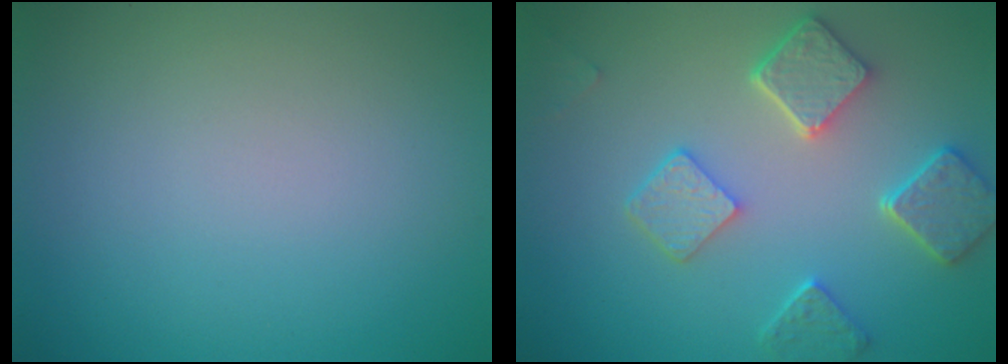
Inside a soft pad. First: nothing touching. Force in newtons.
{"total": 5.5, "press": 4.4, "slide": 3.4}